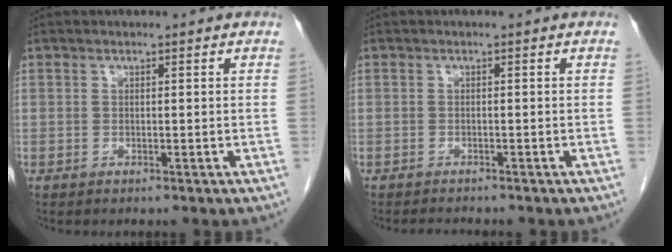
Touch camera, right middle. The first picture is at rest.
{"total": 1.9, "force": [-1.8, 0.2, 0.5], "torque": [-0.009, -0.006, -0.025]}